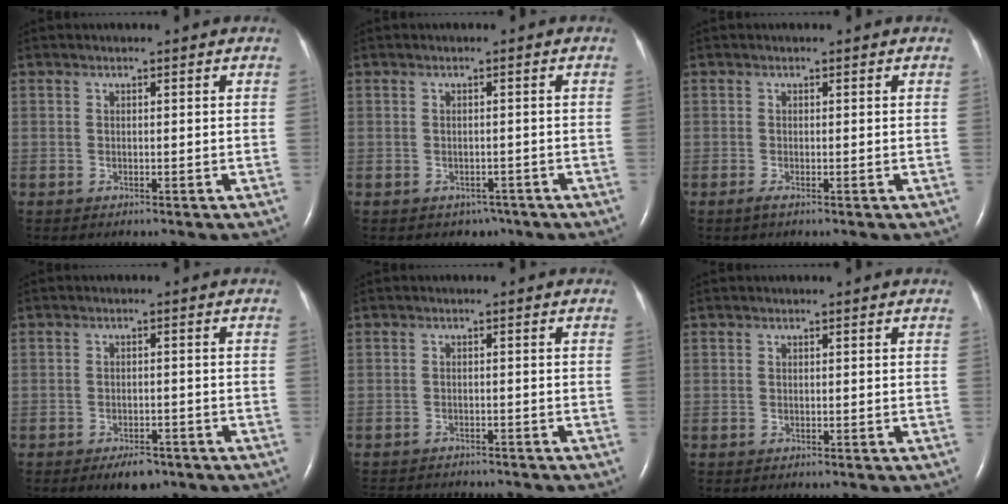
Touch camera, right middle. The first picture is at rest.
{"total": 2.1, "force": [-1.3, 1.6, 0.4], "torque": [-0.005, 0.005, -0.012]}
{"total": 0.7, "force": [-0.4, -0.1, 0.5], "torque": [-0.014, -0.003, -0.009]}
{"total": 3.7, "force": [-2.6, 1.6, 2.0], "torque": [-0.035, -0.002, -0.033]}
{"total": 9.1, "force": [-8.4, 2.1, 2.7], "torque": [-0.044, -0.006, -0.109]}
{"total": 0.0}